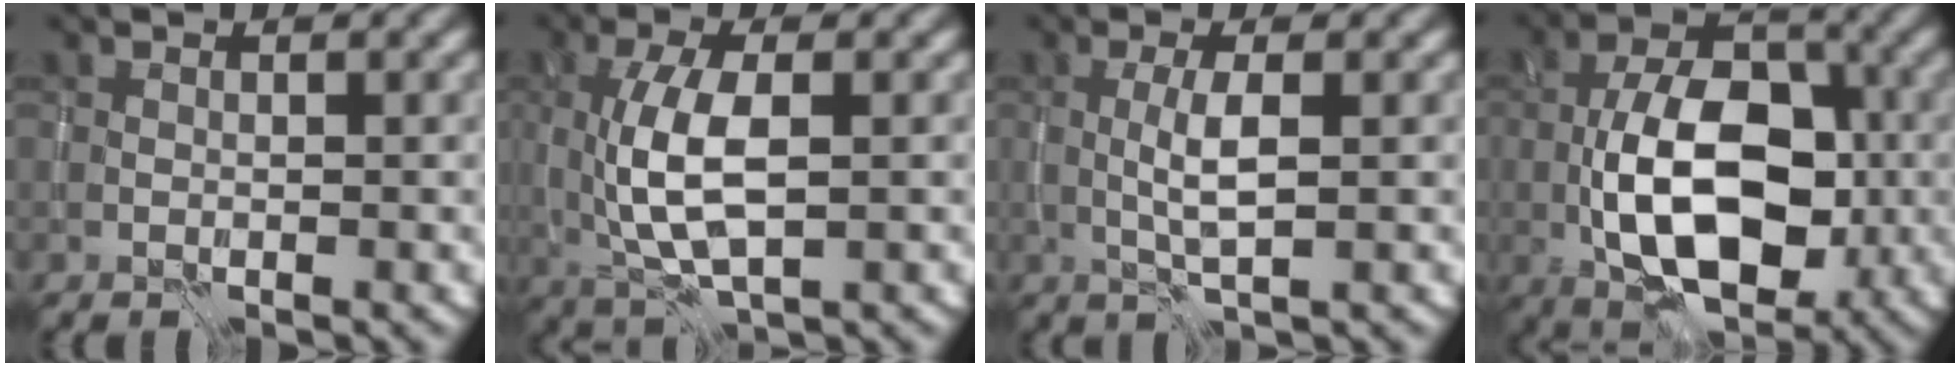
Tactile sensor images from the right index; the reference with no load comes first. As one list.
[{"total": 6.4, "force": [0.0, 2.5, 5.9], "torque": [-0.129, -0.002, 0.002]}, {"total": 2.6, "force": [0.0, 0.3, 2.6], "torque": [-0.055, 0.004, 0.000]}, {"total": 10.7, "force": [-2.5, 5.8, 8.6], "torque": [-0.155, 0.008, -0.049]}]